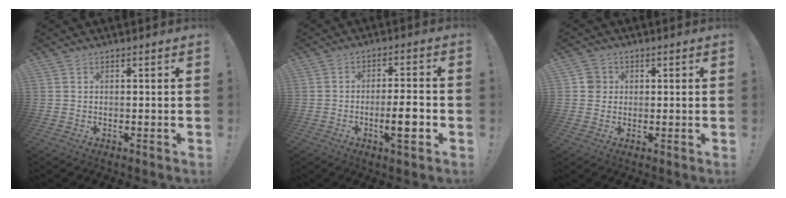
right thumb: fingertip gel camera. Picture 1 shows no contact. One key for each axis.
{"total": 8.7, "fx": -3.0, "fy": 1.6, "fz": 8.0, "tx": -0.118, "ty": 0.000, "tz": -0.055}
{"total": 3.9, "fx": 0.5, "fy": 3.8, "fz": 0.9, "tx": -0.011, "ty": 0.009, "tz": 0.010}